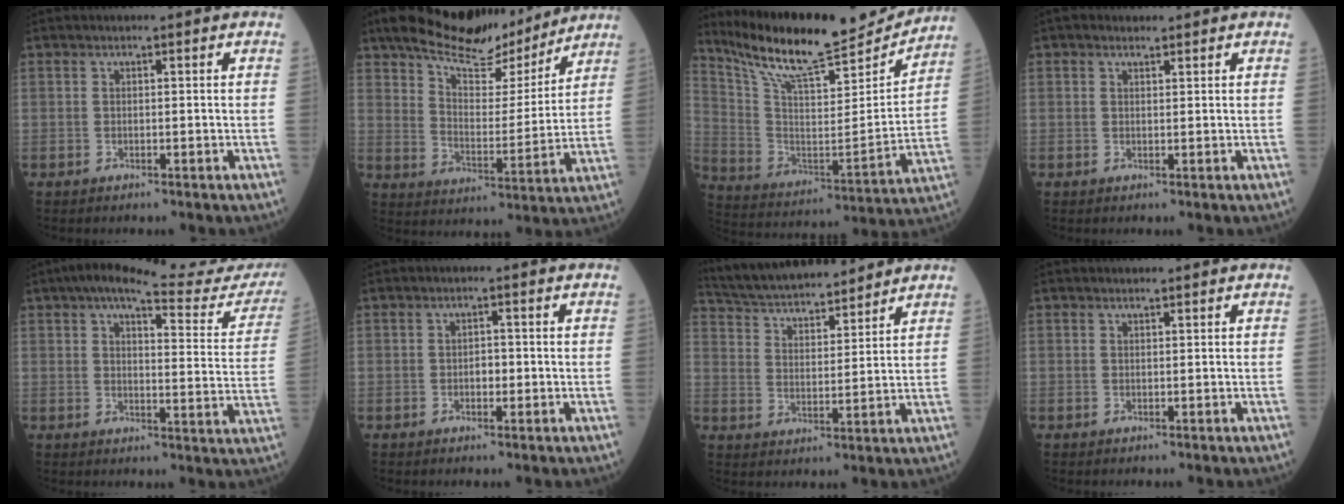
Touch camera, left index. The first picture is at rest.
{"total": 15.0, "force": [12.8, 4.2, 6.6], "torque": [-0.111, 0.004, 0.206]}
{"total": 21.2, "force": [19.3, 2.9, 8.4], "torque": [-0.160, -0.026, 0.313]}
{"total": 1.0, "force": [0.8, 0.5, 0.4], "torque": [-0.012, 0.007, 0.011]}
{"total": 21.8, "force": [19.8, 2.0, 9.1], "torque": [-0.123, -0.040, 0.229]}
{"total": 1.8, "force": [-0.4, 1.0, 1.4], "torque": [-0.019, 0.004, -0.007]}
{"total": 16.4, "force": [15.1, 2.7, 5.9], "torque": [-0.109, 0.028, 0.253]}
{"total": 0.0}